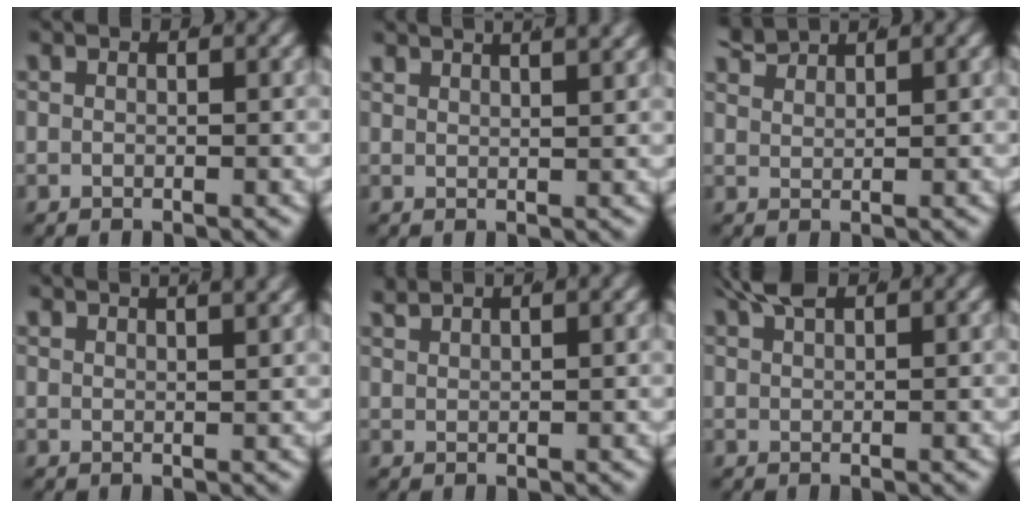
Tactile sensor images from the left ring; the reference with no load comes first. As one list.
[{"total": 3.4, "force": [3.1, 0.5, 1.4], "torque": [-0.009, 0.013, 0.045]}, {"total": 2.4, "force": [2.3, -0.2, 0.3], "torque": [-0.005, 0.005, 0.046]}, {"total": 3.1, "force": [2.9, 0.4, 1.3], "torque": [-0.007, 0.012, 0.042]}, {"total": 2.0, "force": [1.9, -0.2, 0.2], "torque": [-0.003, 0.008, 0.037]}, {"total": 2.5, "force": [2.2, 0.2, 1.1], "torque": [-0.025, 0.005, 0.042]}]